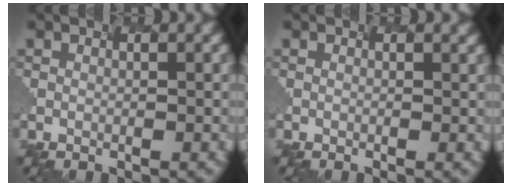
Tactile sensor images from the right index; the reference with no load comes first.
{"total": 1.0, "force": [0.4, 0.6, 0.7], "torque": [0.006, 0.000, -0.011]}